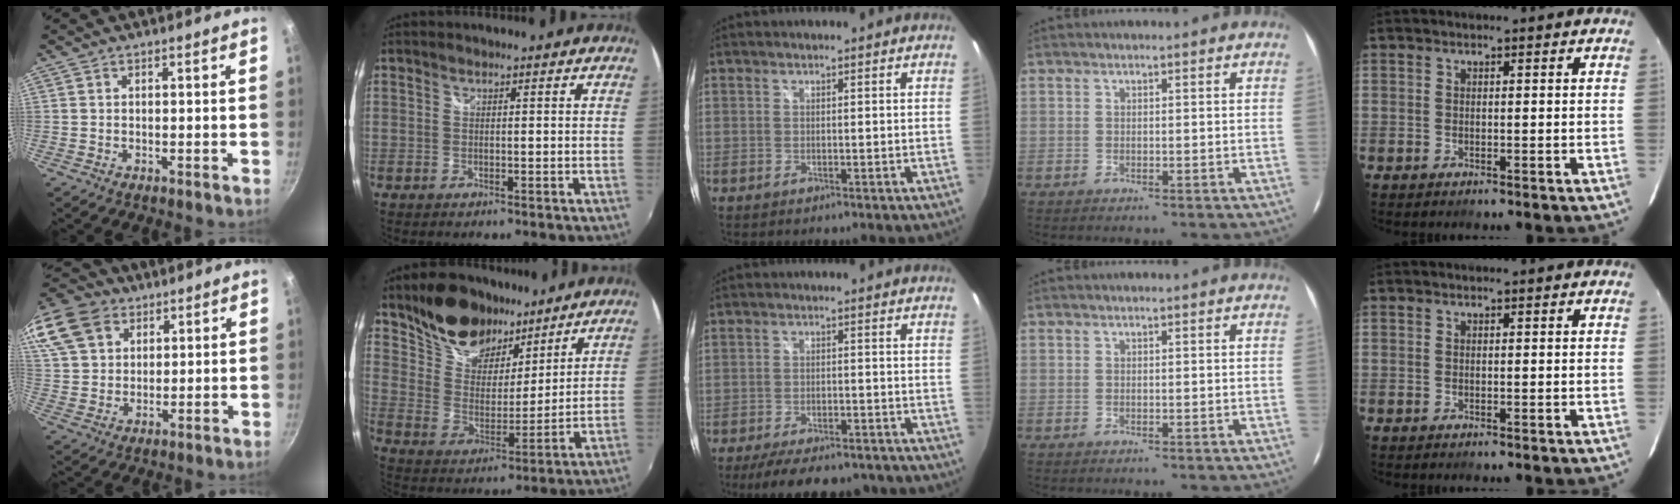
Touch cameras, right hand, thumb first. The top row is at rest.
{"thumb": {"total": 21.7, "force": [11.2, 15.7, 9.9], "torque": [-0.244, 0.029, 0.214]}, "index": {"total": 15.8, "force": [11.6, 8.5, 6.4], "torque": [-0.146, 0.034, 0.217]}, "middle": {"total": 12.7, "force": [-10.3, 4.1, 6.3], "torque": [-0.127, -0.017, -0.146]}}